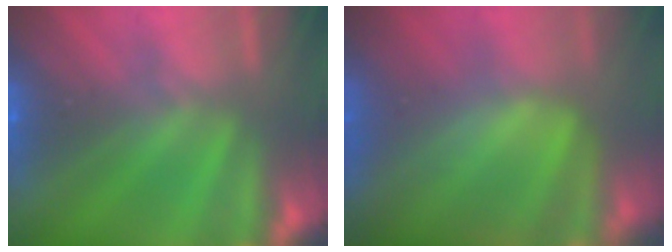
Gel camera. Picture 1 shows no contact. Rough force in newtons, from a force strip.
{"total": 7.4}